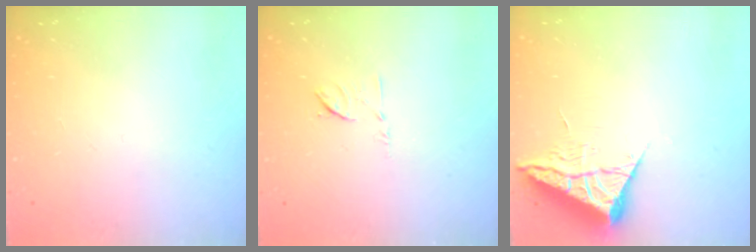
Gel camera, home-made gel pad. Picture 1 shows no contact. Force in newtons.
{"total": 6.6, "press": 6.5, "slide": 1.1}
{"total": 7.3, "press": 7.3, "slide": 0.5}